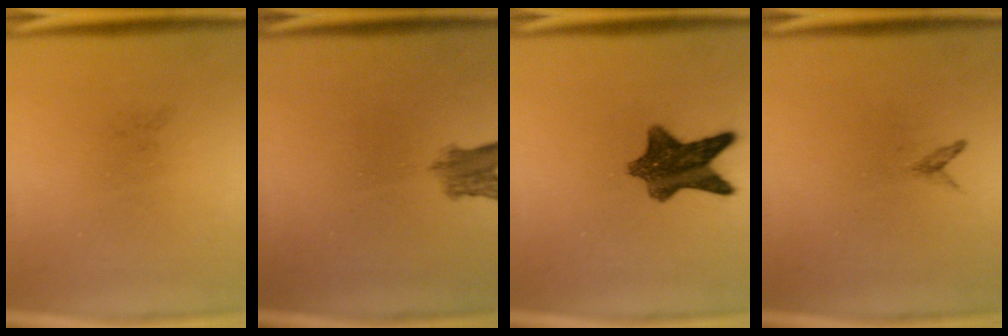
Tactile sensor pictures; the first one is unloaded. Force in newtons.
{"total": 3.2}
{"total": 9.5}
{"total": 0.7}